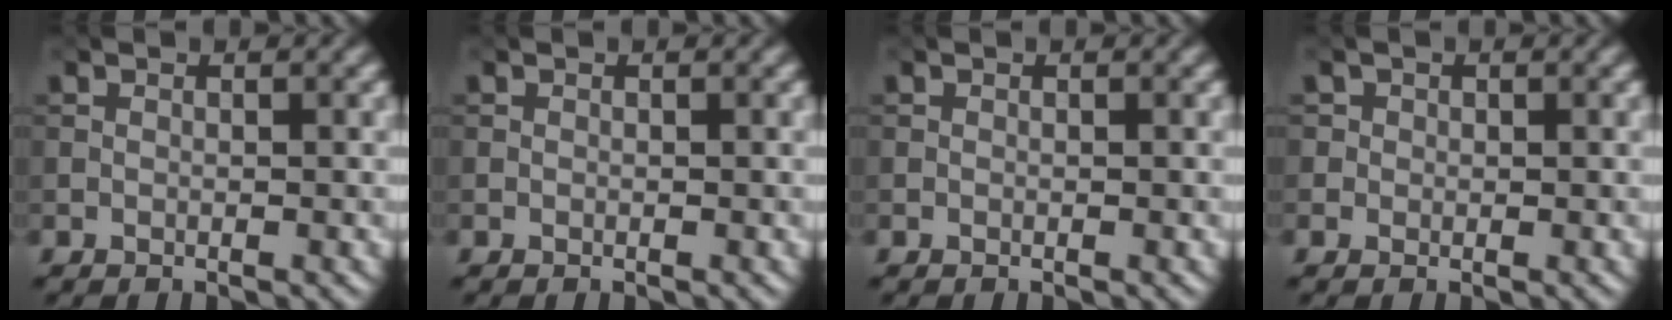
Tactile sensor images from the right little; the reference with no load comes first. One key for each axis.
{"total": 0.0}
{"total": 0.0}
{"total": 0.9, "fx": 0.1, "fy": 0.9, "fz": 0.0, "tx": 0.009, "ty": -0.002, "tz": 0.000}